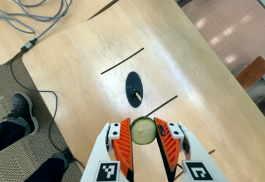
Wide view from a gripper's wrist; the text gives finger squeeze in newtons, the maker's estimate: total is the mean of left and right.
{"total": 8.7, "left": 8.7, "right": 8.8}